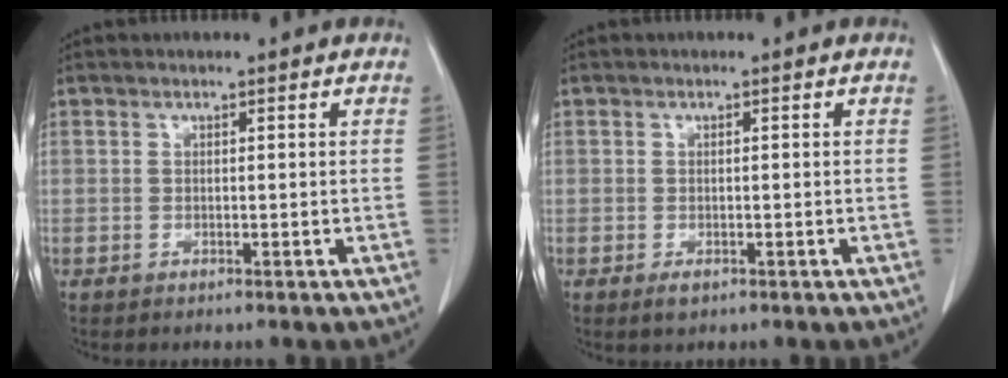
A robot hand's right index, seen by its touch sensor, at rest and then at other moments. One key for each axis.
{"total": 1.3, "fx": -0.7, "fy": 0.7, "fz": 0.9, "tx": -0.013, "ty": -0.001, "tz": -0.006}